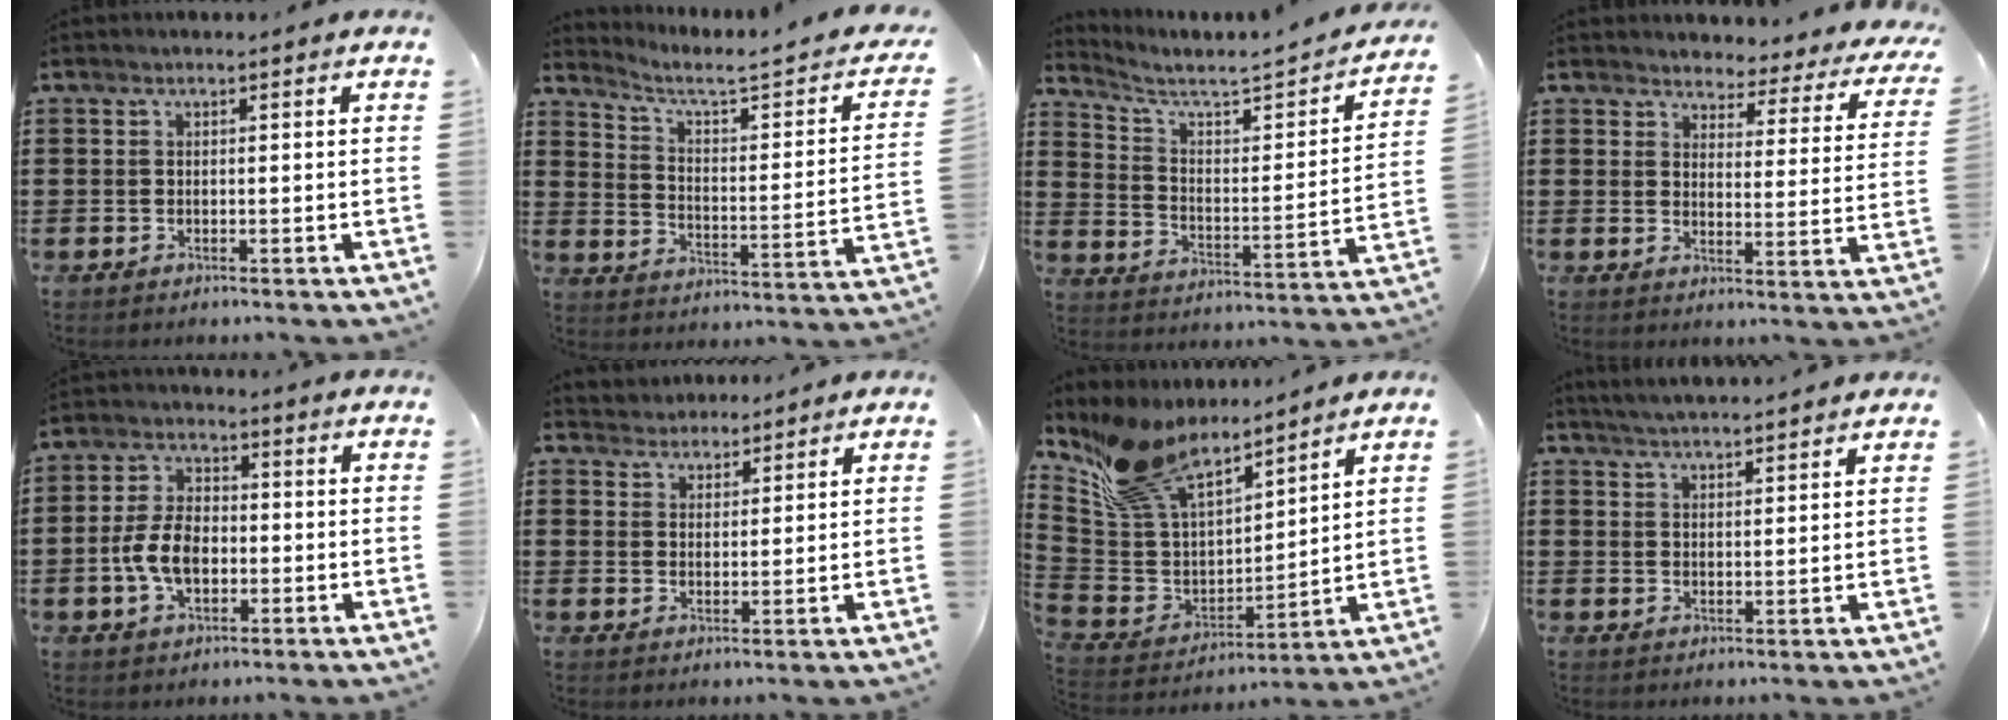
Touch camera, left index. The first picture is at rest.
{"total": 3.6, "force": [2.4, 0.5, 2.7], "torque": [-0.070, -0.026, 0.027]}
{"total": 3.6, "force": [2.9, 0.6, 2.1], "torque": [-0.063, -0.030, 0.035]}
{"total": 3.3, "force": [3.2, 0.8, 0.2], "torque": [-0.020, -0.030, 0.048]}
{"total": 7.4, "force": [-1.7, 4.4, 5.7], "torque": [-0.135, 0.003, -0.038]}
{"total": 3.2, "force": [2.8, 1.3, -0.7], "torque": [-0.001, -0.002, 0.053]}
{"total": 12.7, "force": [10.3, 4.9, 5.5], "torque": [-0.156, -0.051, 0.191]}
{"total": 3.3, "force": [3.2, -0.6, 0.1], "torque": [-0.012, -0.012, 0.058]}